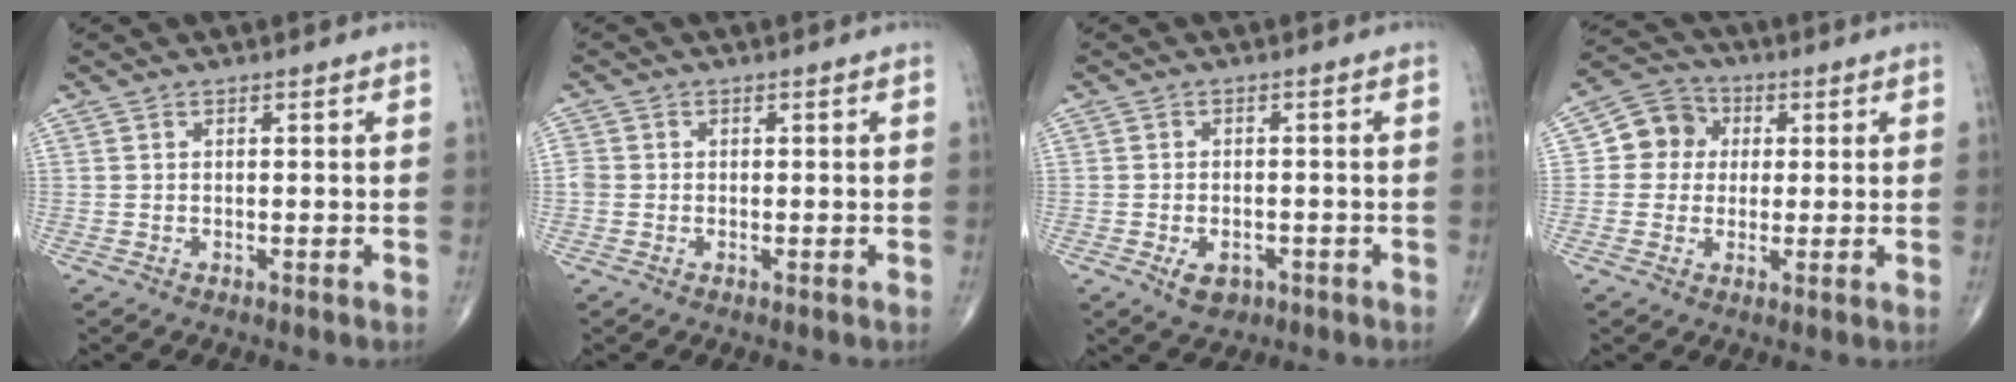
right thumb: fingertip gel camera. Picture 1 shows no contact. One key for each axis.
{"total": 1.7, "fx": -0.2, "fy": 1.5, "fz": 0.7, "tx": -0.011, "ty": 0.002, "tz": -0.006}
{"total": 3.9, "fx": -1.8, "fy": 2.5, "fz": 2.4, "tx": -0.034, "ty": 0.004, "tz": -0.023}
{"total": 7.5, "fx": 1.1, "fy": 6.9, "fz": 2.9, "tx": -0.022, "ty": 0.011, "tz": 0.007}